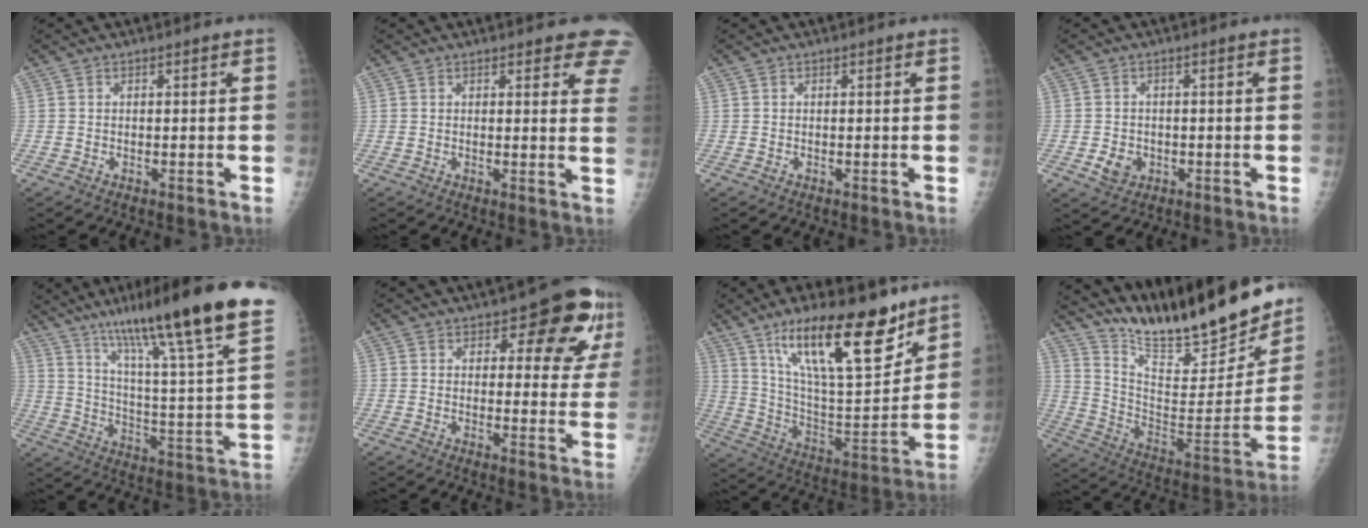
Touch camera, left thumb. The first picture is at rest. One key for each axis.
{"total": 8.2, "fx": 6.8, "fy": 2.7, "fz": 3.8, "tx": 0.000, "ty": -0.029, "tz": 0.054}
{"total": 0.0}
{"total": 3.6, "fx": -0.9, "fy": 3.0, "fz": 1.7, "tx": -0.020, "ty": 0.002, "tz": -0.009}
{"total": 29.1, "fx": 18.9, "fy": 3.4, "fz": 21.8, "tx": -0.323, "ty": -0.053, "tz": 0.288}
{"total": 11.0, "fx": 6.1, "fy": 5.3, "fz": 7.5, "tx": -0.045, "ty": -0.032, "tz": 0.070}
{"total": 24.0, "fx": 15.4, "fy": 7.3, "fz": 17.0, "tx": -0.246, "ty": -0.069, "tz": 0.266}
{"total": 27.8, "fx": 22.3, "fy": 6.1, "fz": 15.5, "tx": -0.214, "ty": -0.116, "tz": 0.343}